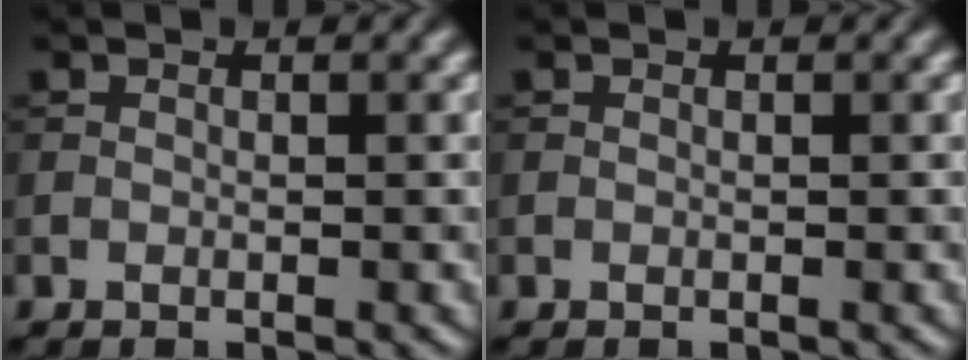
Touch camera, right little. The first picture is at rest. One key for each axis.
{"total": 0.0}